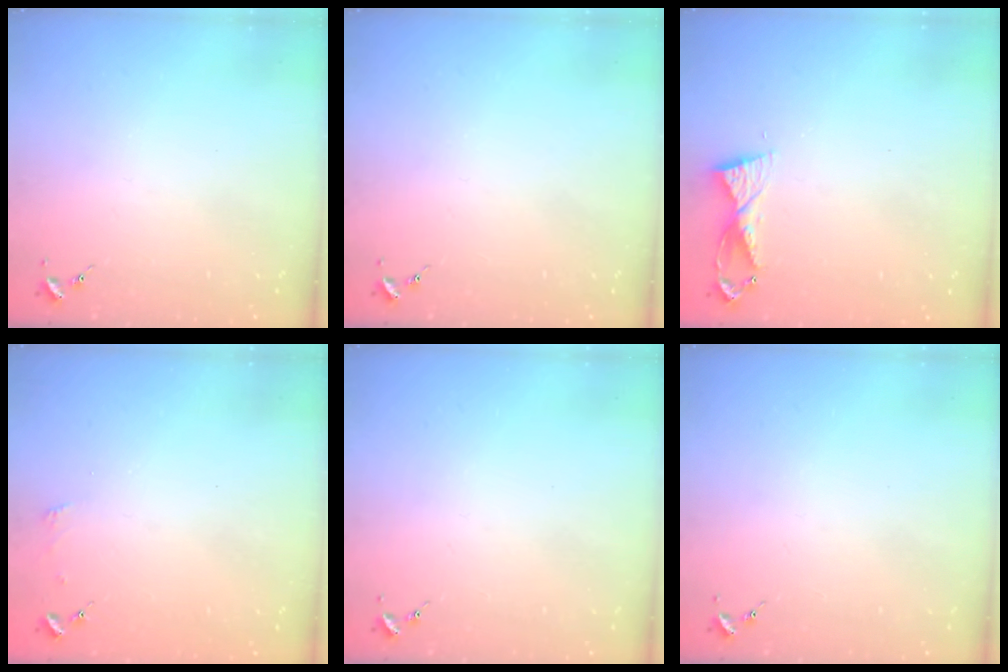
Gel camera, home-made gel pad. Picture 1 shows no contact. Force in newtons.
{"total": 0.0}
{"total": 5.8, "press": 5.8, "slide": 0.6}
{"total": 2.4, "press": 2.4, "slide": 0.2}
{"total": 0.0}
{"total": 0.0}